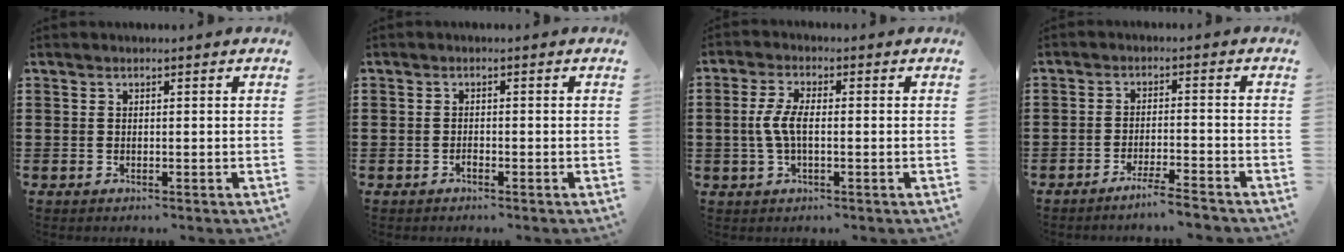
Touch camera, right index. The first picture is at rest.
{"total": 0.8, "force": [-0.7, 0.4, 0.3], "torque": [-0.008, -0.001, -0.013]}
{"total": 4.5, "force": [-0.5, 1.5, 4.2], "torque": [-0.105, -0.005, -0.018]}
{"total": 3.8, "force": [-3.5, -0.5, 1.5], "torque": [-0.025, -0.005, -0.066]}